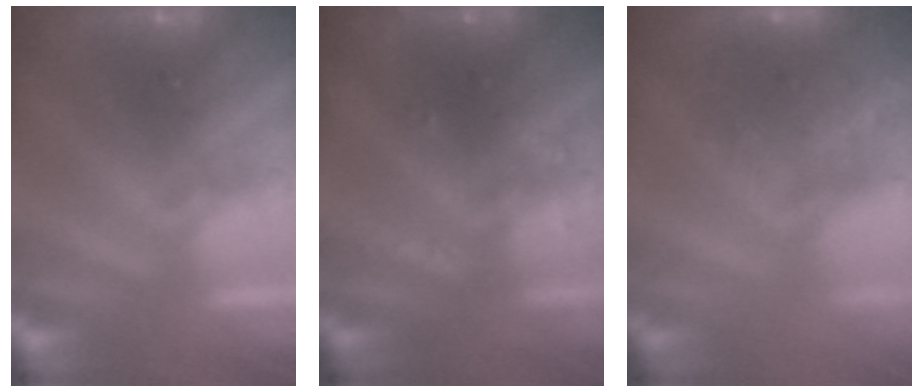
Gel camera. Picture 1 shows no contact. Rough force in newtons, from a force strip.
{"total": 2.8}
{"total": 6.9}